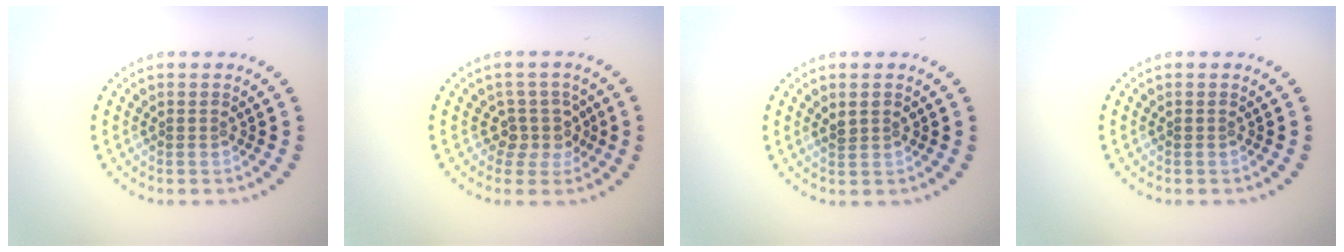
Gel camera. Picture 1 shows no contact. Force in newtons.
{"total": 2.5, "press": 1.9, "slide": 1.6}
{"total": 1.2, "press": 1.1, "slide": 0.4}
{"total": 0.0}